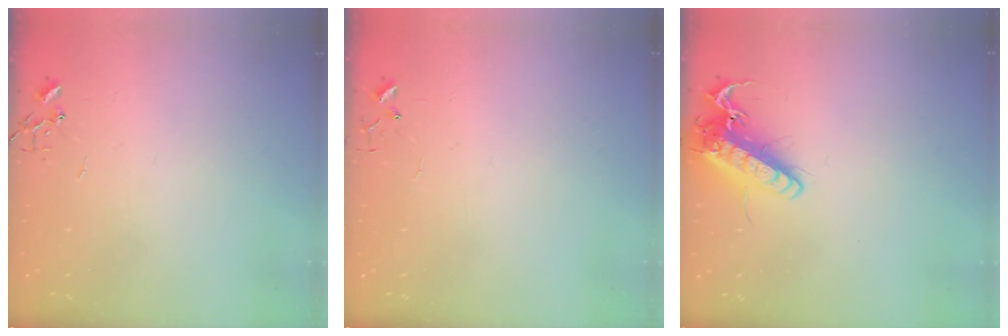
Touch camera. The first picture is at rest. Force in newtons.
{"total": 4.2, "press": 4.1, "slide": 0.3}
{"total": 16.5, "press": 16.3, "slide": 2.7}